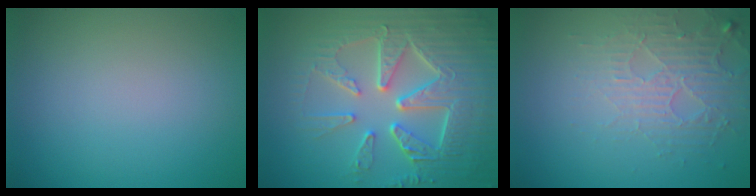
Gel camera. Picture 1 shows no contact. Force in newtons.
{"total": 8.6, "press": 6.2, "slide": 6.0}
{"total": 3.8, "press": 2.9, "slide": 2.4}